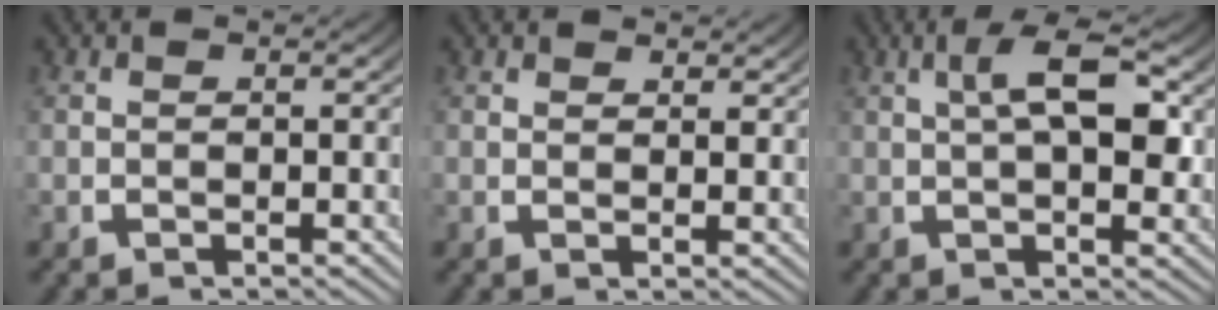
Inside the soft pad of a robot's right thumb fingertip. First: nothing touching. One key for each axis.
{"total": 2.0, "fx": 1.8, "fy": 0.7, "fz": 0.5, "tx": 0.004, "ty": -0.003, "tz": 0.028}
{"total": 5.4, "fx": 1.7, "fy": 2.0, "fz": 4.8, "tx": -0.067, "ty": 0.007, "tz": 0.025}